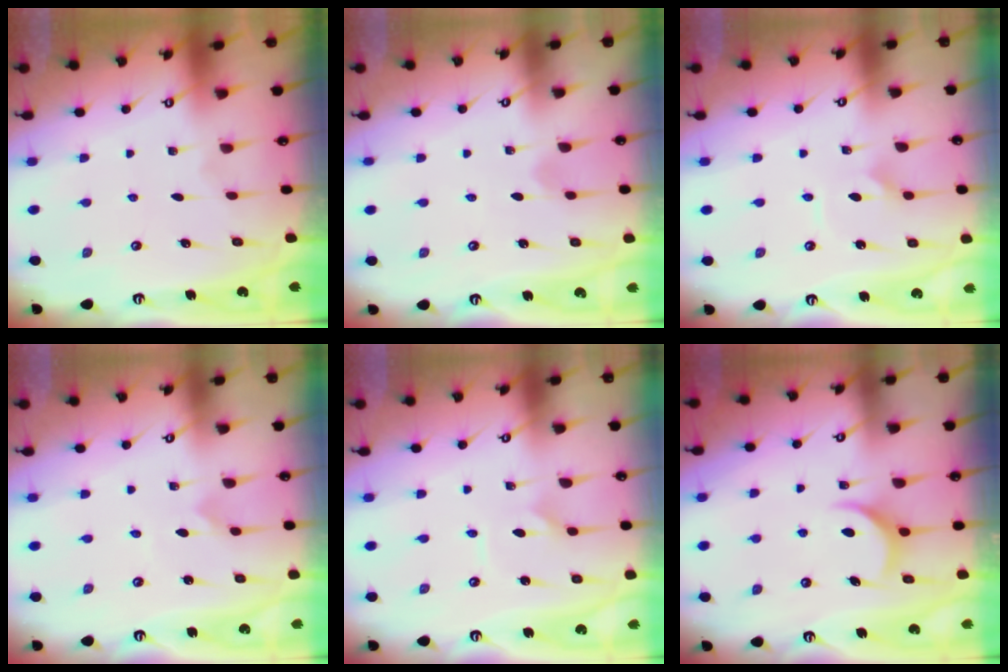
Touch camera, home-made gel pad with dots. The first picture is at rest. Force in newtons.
{"total": 0.0}
{"total": 2.9, "press": 2.9, "slide": 0.1}
{"total": 0.0}
{"total": 1.9, "press": 1.9, "slide": 0.0}
{"total": 7.9, "press": 7.9, "slide": 0.3}